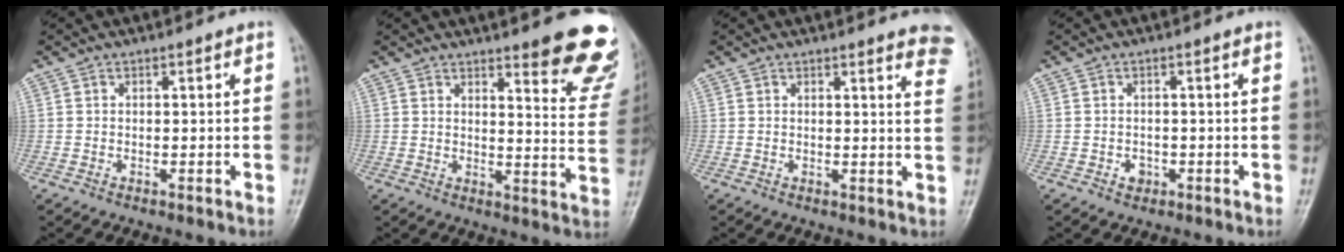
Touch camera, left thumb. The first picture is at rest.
{"total": 14.6, "force": [10.4, 3.4, 9.7], "torque": [-0.073, -0.071, 0.115]}
{"total": 3.5, "force": [2.8, 0.7, 1.9], "torque": [-0.013, -0.007, 0.021]}
{"total": 1.7, "force": [-0.6, 1.4, 0.7], "torque": [-0.003, 0.004, -0.007]}